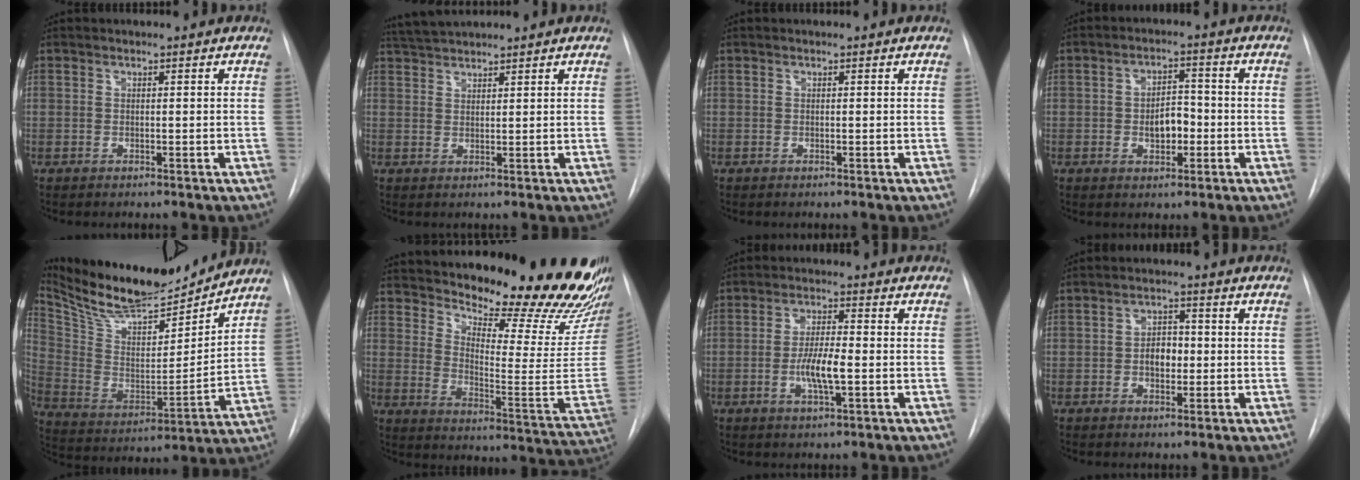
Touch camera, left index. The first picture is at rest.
{"total": 4.3, "force": [4.1, 0.0, 1.0], "torque": [-0.025, 0.026, 0.082]}
{"total": 0.0}
{"total": 4.7, "force": [-1.0, 2.7, 3.8], "torque": [-0.058, 0.010, -0.014]}
{"total": 19.9, "force": [18.3, 3.3, 7.2], "torque": [-0.143, -0.015, 0.313]}
{"total": 28.6, "force": [25.5, 3.5, 12.6], "torque": [-0.191, -0.125, 0.323]}
{"total": 5.7, "force": [-1.3, 1.1, 5.5], "torque": [-0.109, -0.002, -0.024]}
{"total": 4.2, "force": [-0.6, 2.6, 3.3], "torque": [-0.054, 0.011, -0.010]}